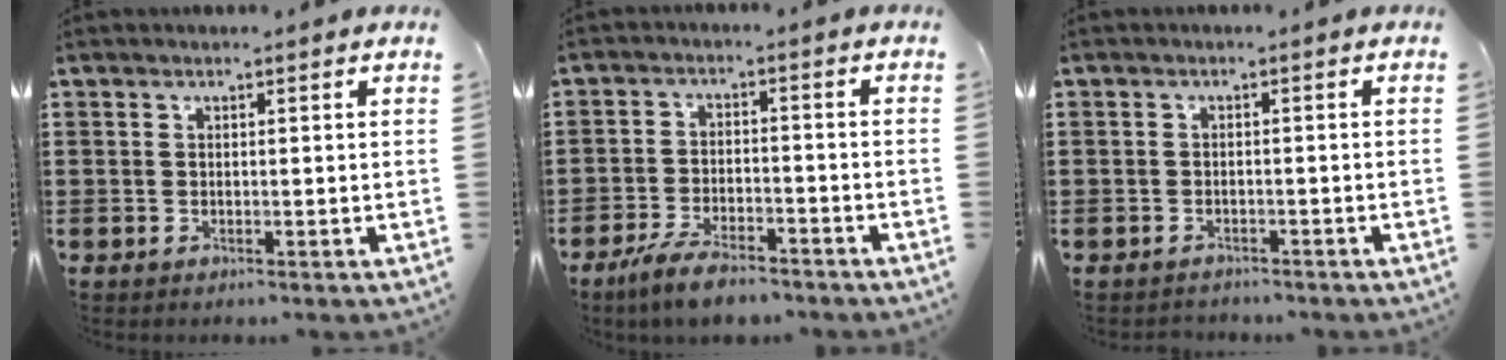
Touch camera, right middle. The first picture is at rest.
{"total": 5.9, "force": [-5.0, 1.3, 2.9], "torque": [-0.066, -0.002, -0.096]}
{"total": 1.2, "force": [-1.2, 0.3, -0.2], "torque": [-0.001, 0.000, -0.027]}